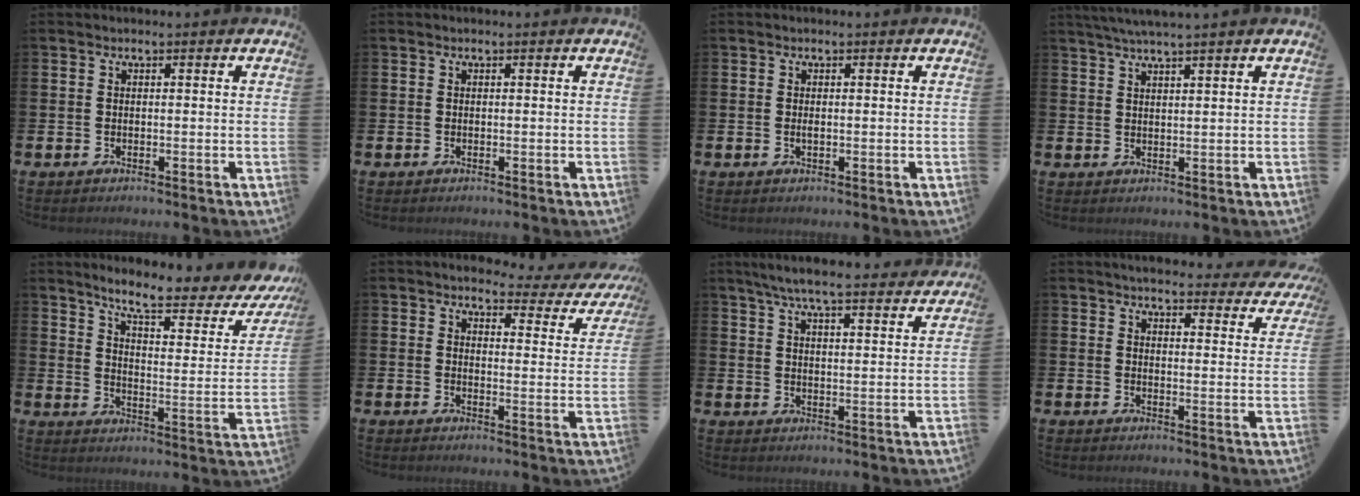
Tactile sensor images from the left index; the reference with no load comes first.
{"total": 0.0}
{"total": 0.6, "force": [0.0, 0.2, 0.6], "torque": [-0.017, 0.003, 0.000]}
{"total": 3.0, "force": [2.7, -0.5, 1.1], "torque": [-0.033, -0.001, 0.051]}
{"total": 7.2, "force": [6.1, 1.2, 3.7], "torque": [-0.088, -0.047, 0.093]}
{"total": 2.7, "force": [2.5, 0.9, 0.4], "torque": [-0.014, -0.024, 0.036]}
{"total": 7.0, "force": [6.4, 0.1, 2.9], "torque": [-0.076, -0.049, 0.105]}
{"total": 3.8, "force": [3.7, 0.7, 0.8], "torque": [-0.020, -0.027, 0.060]}